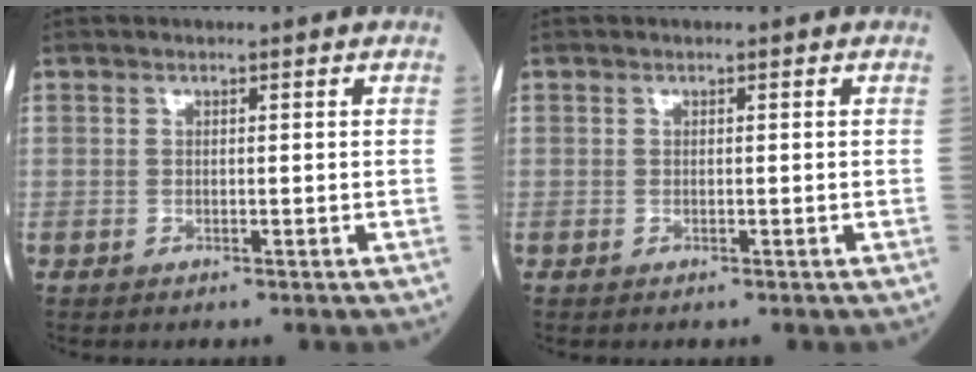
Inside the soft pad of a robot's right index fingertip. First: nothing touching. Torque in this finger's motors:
{"motor_torque": [0.00, 0.00, 0.00, 0.00]}